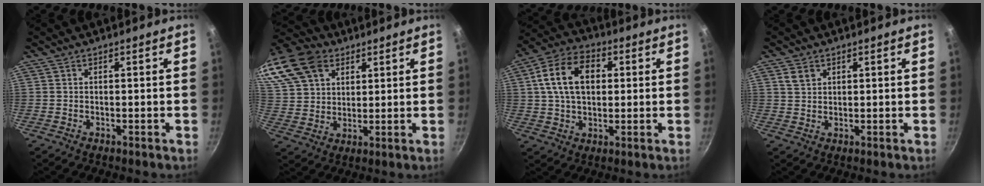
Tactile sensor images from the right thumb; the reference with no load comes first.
{"total": 24.3, "force": [12.7, 17.1, 11.7], "torque": [-0.290, 0.028, 0.242]}
{"total": 13.5, "force": [2.6, 9.2, 9.5], "torque": [-0.148, 0.016, 0.032]}
{"total": 2.9, "force": [1.5, 2.1, 1.3], "torque": [-0.013, -0.001, 0.029]}